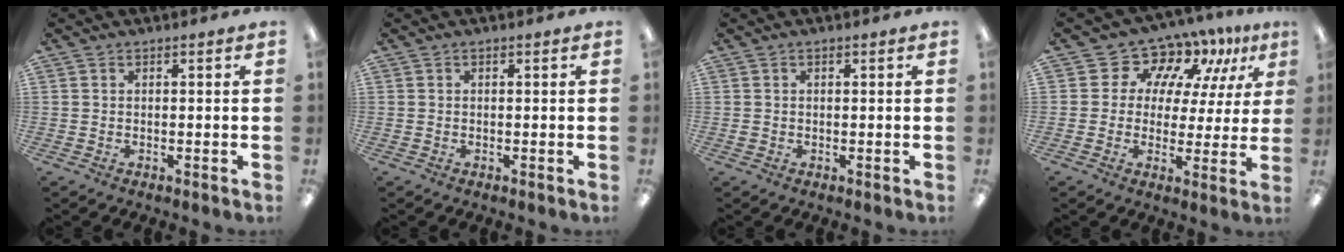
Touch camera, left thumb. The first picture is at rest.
{"total": 0.0}
{"total": 0.9, "force": [0.1, 0.8, 0.4], "torque": [-0.009, 0.006, 0.000]}
{"total": 10.5, "force": [8.3, 6.1, 1.8], "torque": [-0.060, -0.070, 0.156]}